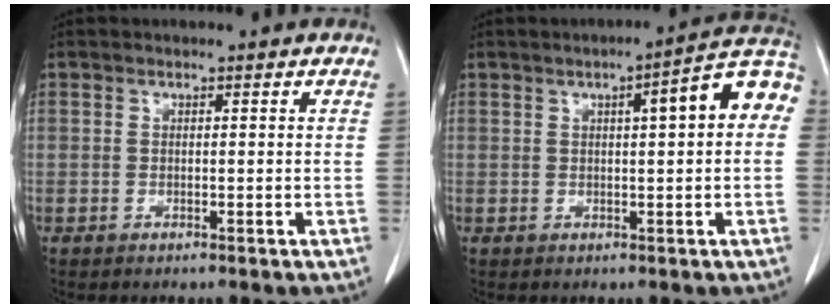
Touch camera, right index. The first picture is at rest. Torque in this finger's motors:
{"motor_torque": [0.27, 0.11, 0.14, 0.03]}